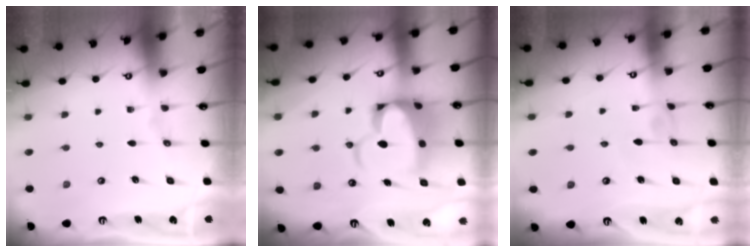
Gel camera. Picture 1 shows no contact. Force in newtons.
{"total": 11.2, "press": 11.1, "slide": 1.7}
{"total": 2.2, "press": 2.2, "slide": 0.1}